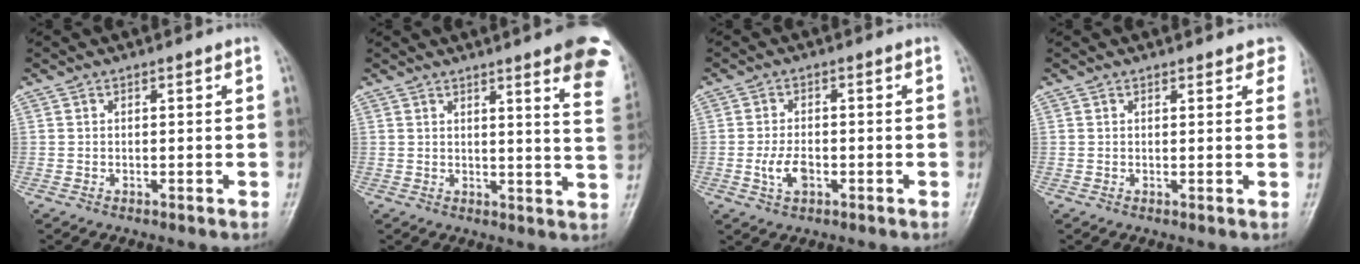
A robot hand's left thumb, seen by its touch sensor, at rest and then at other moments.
{"total": 13.2, "force": [7.9, 1.6, 10.5], "torque": [-0.106, -0.035, 0.077]}
{"total": 4.3, "force": [-1.2, 2.4, 3.3], "torque": [-0.064, 0.004, -0.022]}
{"total": 3.9, "force": [3.1, 1.7, 1.5], "torque": [0.017, -0.006, 0.025]}